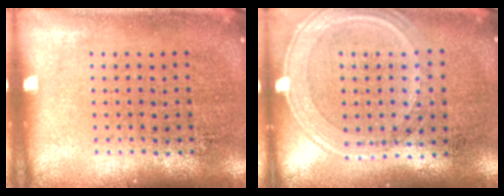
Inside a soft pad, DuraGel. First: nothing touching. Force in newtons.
{"total": 1.3, "press": 1.2, "slide": 0.5}